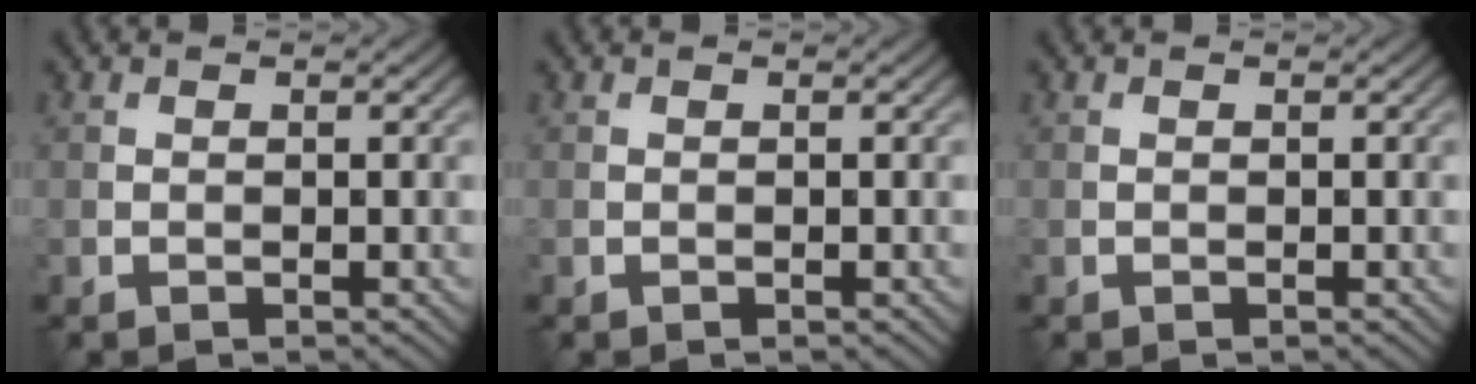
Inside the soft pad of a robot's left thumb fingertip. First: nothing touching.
{"total": 0.0}
{"total": 0.0}